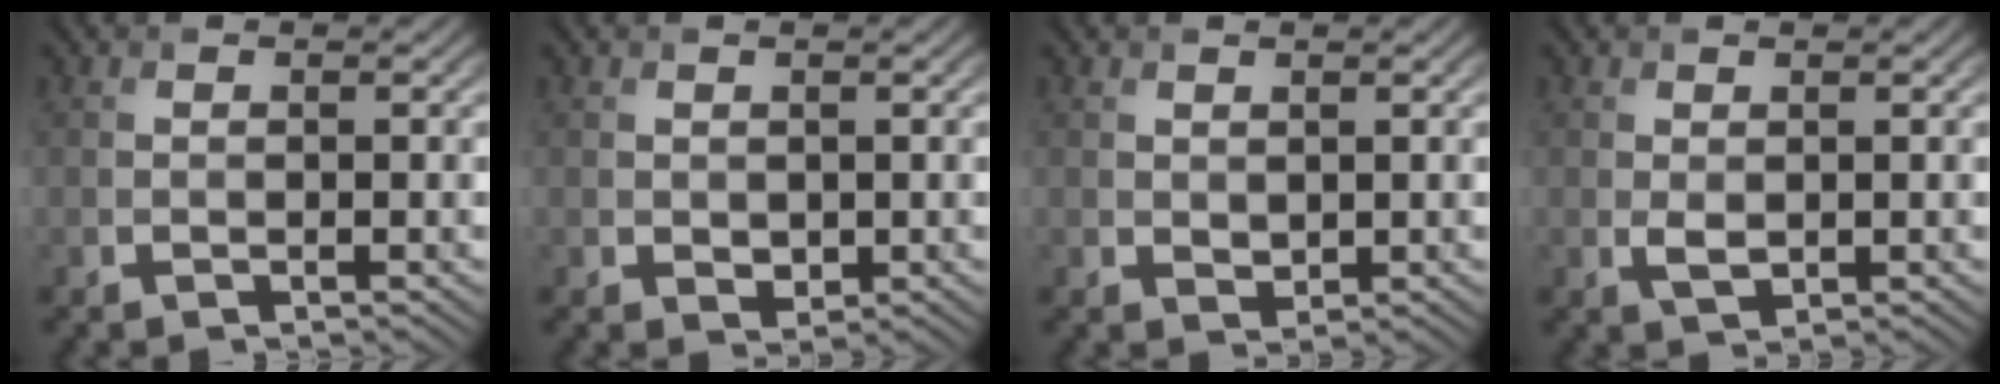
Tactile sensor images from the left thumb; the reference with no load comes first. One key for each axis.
{"total": 1.2, "fx": 0.2, "fy": 0.9, "fz": 0.7, "tx": -0.015, "ty": -0.006, "tz": 0.008}
{"total": 1.1, "fx": 0.6, "fy": 0.8, "fz": 0.6, "tx": -0.013, "ty": -0.006, "tz": 0.016}
{"total": 1.5, "fx": 0.2, "fy": 0.9, "fz": 1.2, "tx": -0.027, "ty": -0.004, "tz": 0.009}